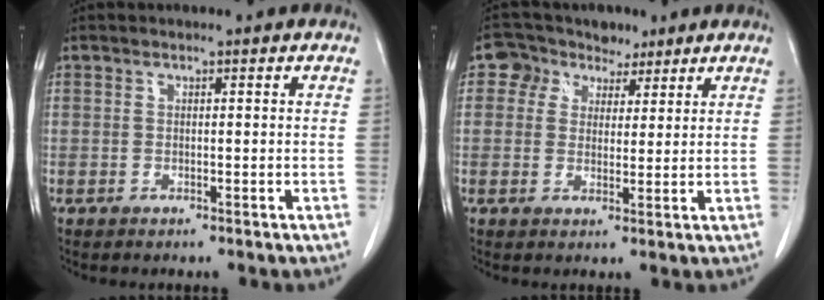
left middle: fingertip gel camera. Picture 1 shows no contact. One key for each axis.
{"total": 5.1, "fx": 2.9, "fy": 4.1, "fz": 0.9, "tx": -0.016, "ty": 0.027, "tz": 0.051}